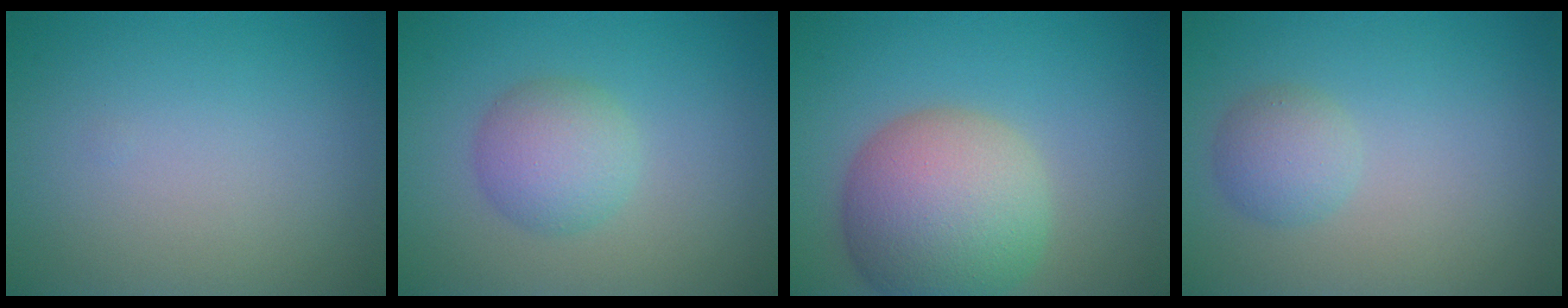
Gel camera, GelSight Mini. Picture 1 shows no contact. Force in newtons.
{"total": 3.5, "press": 3.5, "slide": 0.1}
{"total": 9.3, "press": 9.3, "slide": 0.6}
{"total": 2.2, "press": 2.2, "slide": 0.2}